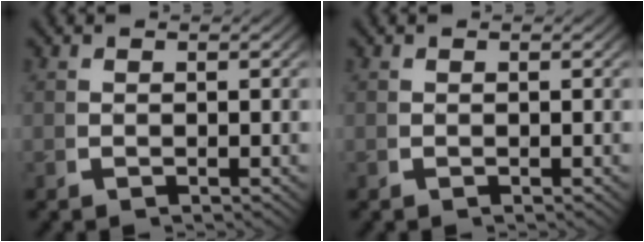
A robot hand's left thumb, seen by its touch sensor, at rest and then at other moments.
{"total": 0.0}